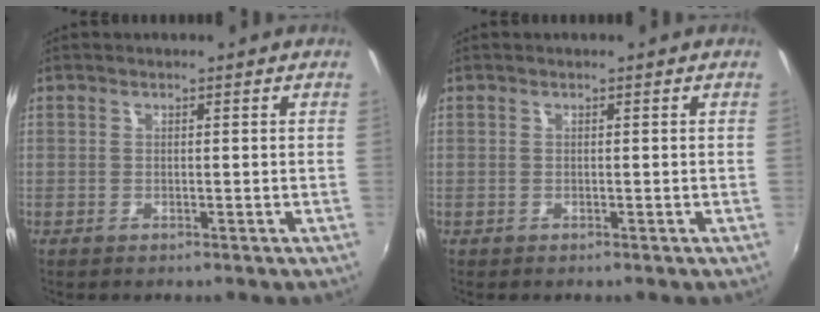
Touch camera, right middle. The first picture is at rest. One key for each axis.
{"total": 0.0}